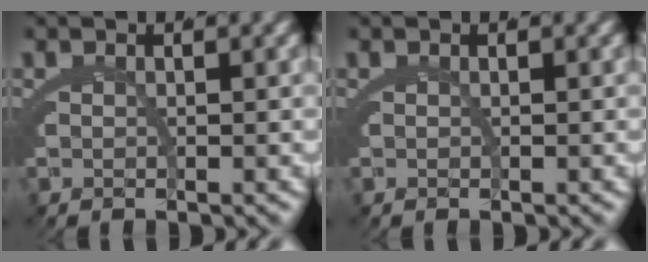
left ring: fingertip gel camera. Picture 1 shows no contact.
{"total": 0.0}